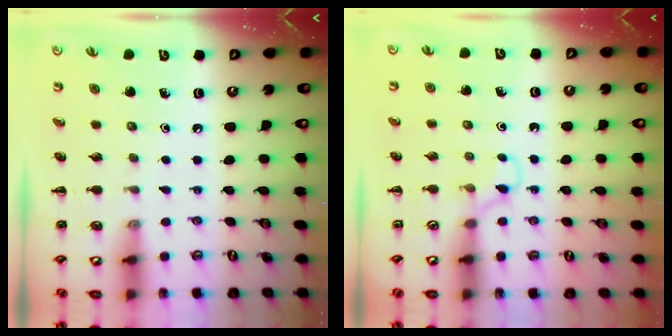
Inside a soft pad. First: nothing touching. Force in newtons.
{"total": 2.8, "press": 2.5, "slide": 1.1}